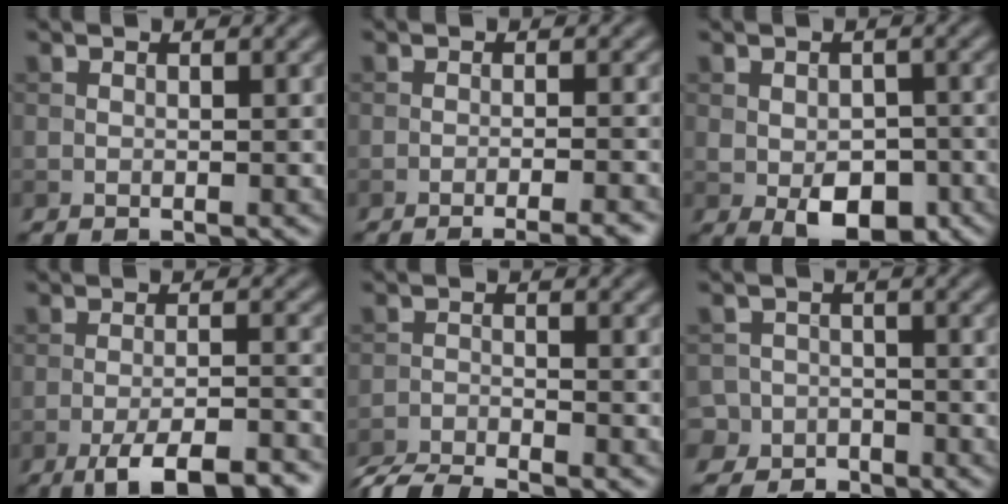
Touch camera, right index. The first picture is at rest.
{"total": 5.2, "force": [-3.9, 1.3, 3.3], "torque": [-0.028, 0.005, -0.049]}
{"total": 5.4, "force": [-1.8, 3.2, 4.0], "torque": [-0.059, -0.011, -0.025]}
{"total": 7.3, "force": [-4.9, 1.9, 5.2], "torque": [-0.079, -0.003, -0.073]}
{"total": 5.1, "force": [-4.8, 0.6, 1.7], "torque": [-0.037, -0.016, -0.092]}
{"total": 4.7, "force": [-3.1, 3.5, 0.1], "torque": [0.027, -0.004, -0.064]}